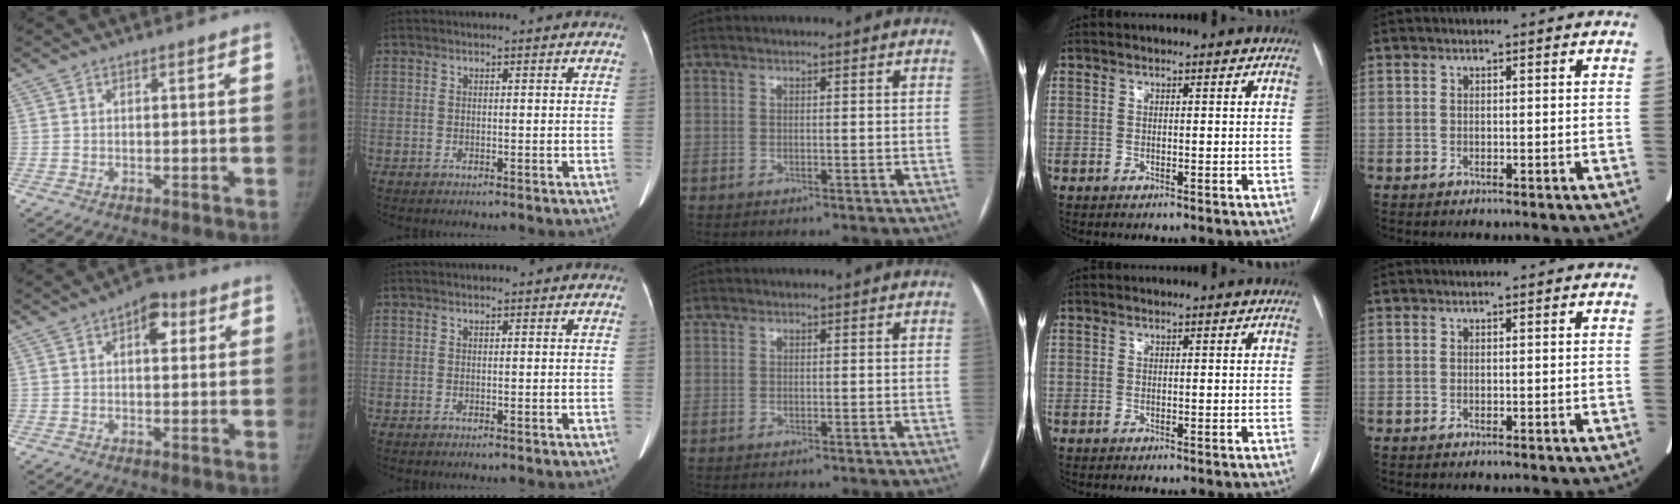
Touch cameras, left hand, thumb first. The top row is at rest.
{"thumb": {"total": 6.2, "force": [2.2, 3.5, 4.6], "torque": [-0.040, 0.000, 0.025]}}